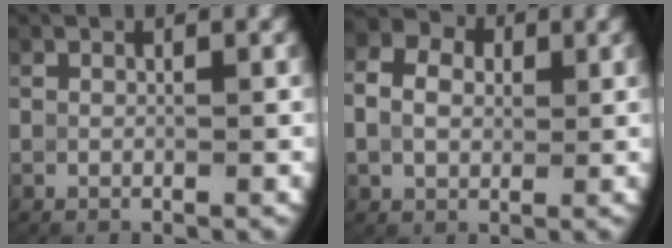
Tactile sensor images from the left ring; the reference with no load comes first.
{"total": 5.1, "force": [1.1, 4.0, 3.0], "torque": [-0.058, 0.001, 0.014]}